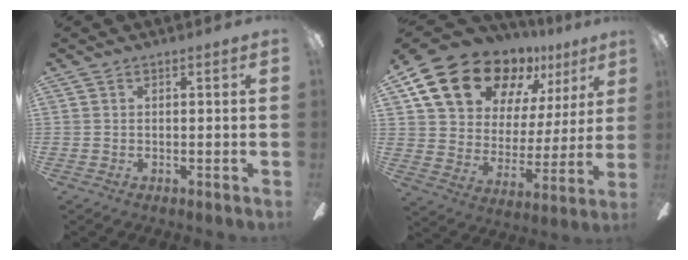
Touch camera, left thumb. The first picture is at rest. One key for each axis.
{"total": 20.6, "fx": 14.1, "fy": 11.9, "fz": 9.2, "tx": -0.175, "ty": -0.081, "tz": 0.263}